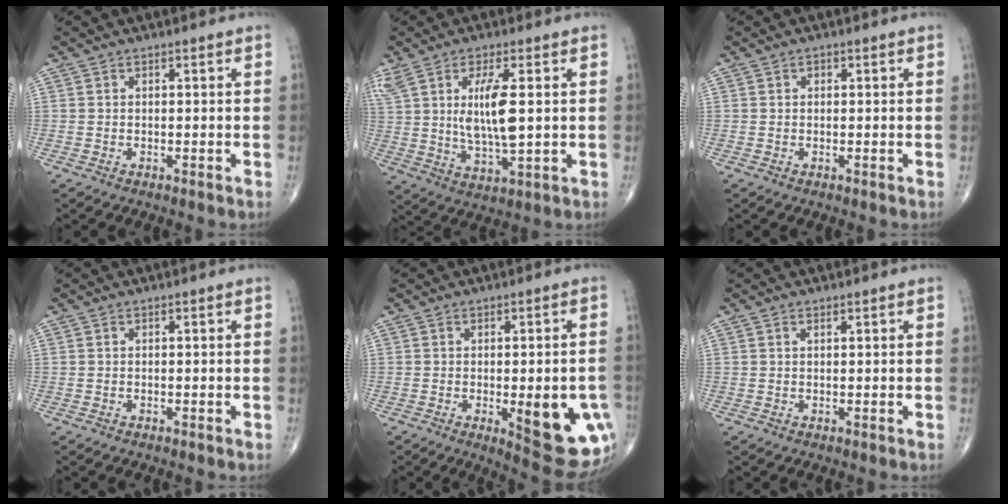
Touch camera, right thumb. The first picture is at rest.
{"total": 12.4, "force": [2.5, 4.2, 11.4], "torque": [-0.231, -0.015, 0.056]}
{"total": 0.5, "force": [0.1, 0.5, 0.2], "torque": [0.002, 0.001, 0.001]}
{"total": 0.0}
{"total": 15.1, "force": [-3.5, 5.1, 13.7], "torque": [-0.142, -0.008, -0.025]}
{"total": 0.6, "force": [0.4, 0.2, 0.4], "torque": [-0.008, -0.002, 0.007]}